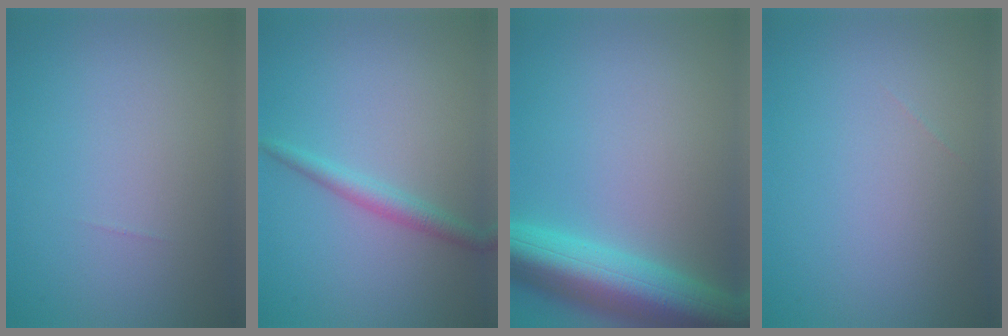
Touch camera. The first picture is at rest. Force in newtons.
{"total": 2.2, "press": 2.1, "slide": 0.0}
{"total": 9.4, "press": 9.4, "slide": 0.5}
{"total": 0.0}